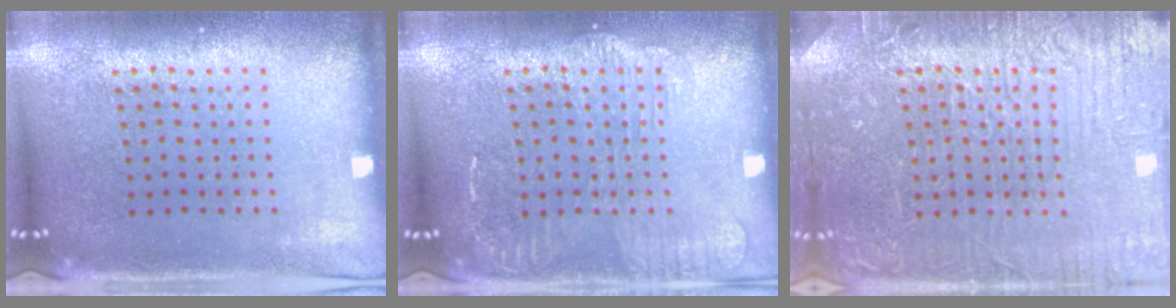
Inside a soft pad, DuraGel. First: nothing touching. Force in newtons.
{"total": 2.2, "press": 2.2, "slide": 0.3}
{"total": 5.0, "press": 5.0, "slide": 0.6}